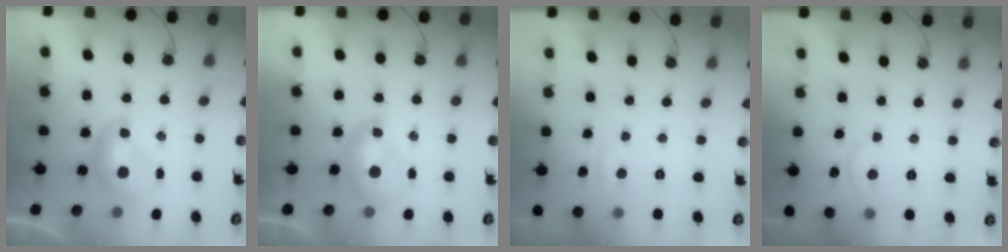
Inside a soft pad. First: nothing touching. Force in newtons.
{"total": 1.5, "press": 1.4, "slide": 0.6}
{"total": 1.0, "press": 0.7, "slide": 0.8}
{"total": 3.0, "press": 2.9, "slide": 0.4}